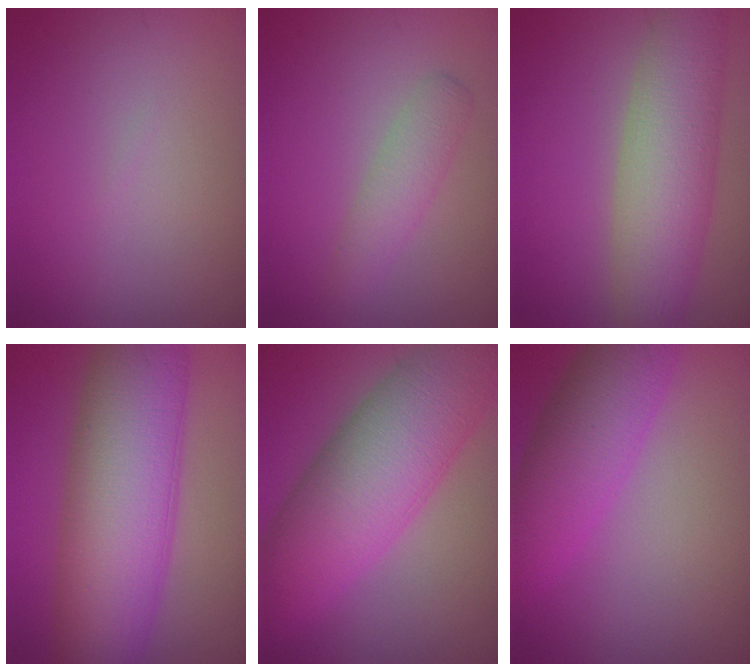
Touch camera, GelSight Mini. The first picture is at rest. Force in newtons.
{"total": 2.4, "press": 2.4, "slide": 0.1}
{"total": 7.6, "press": 7.6, "slide": 0.5}
{"total": 12.1, "press": 12.1, "slide": 0.3}
{"total": 11.2, "press": 11.2, "slide": 0.2}
{"total": 6.6, "press": 6.6, "slide": 0.1}